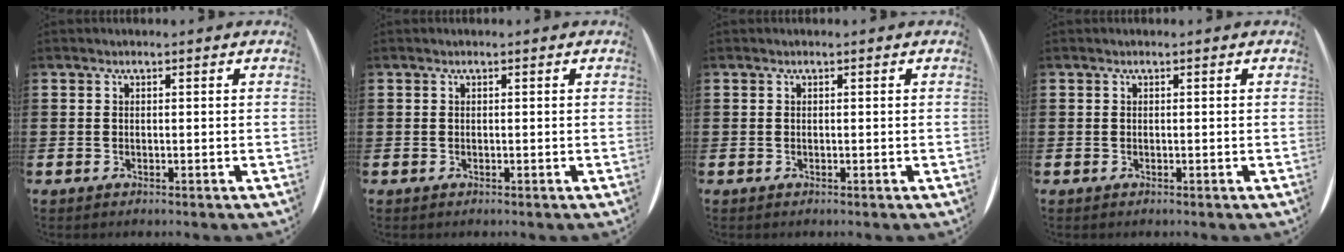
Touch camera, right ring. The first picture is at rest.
{"total": 0.0}
{"total": 0.0}
{"total": 0.0}